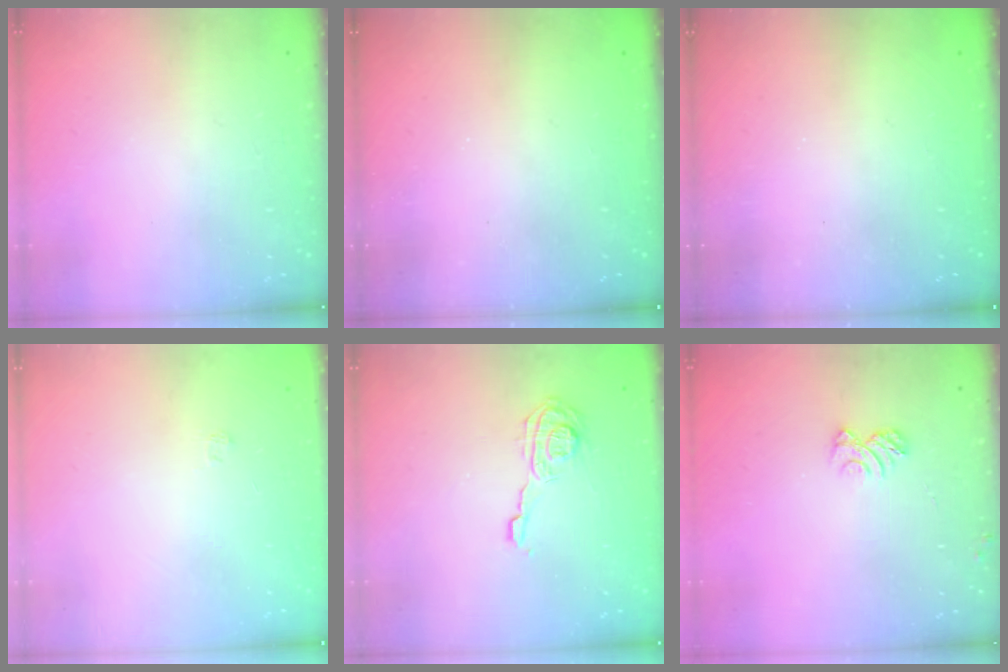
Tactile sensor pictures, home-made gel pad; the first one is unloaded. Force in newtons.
{"total": 1.8, "press": 1.6, "slide": 0.7}
{"total": 1.5, "press": 1.4, "slide": 0.6}
{"total": 1.8, "press": 1.4, "slide": 1.1}
{"total": 9.6, "press": 9.5, "slide": 1.2}
{"total": 4.6, "press": 4.6, "slide": 0.3}